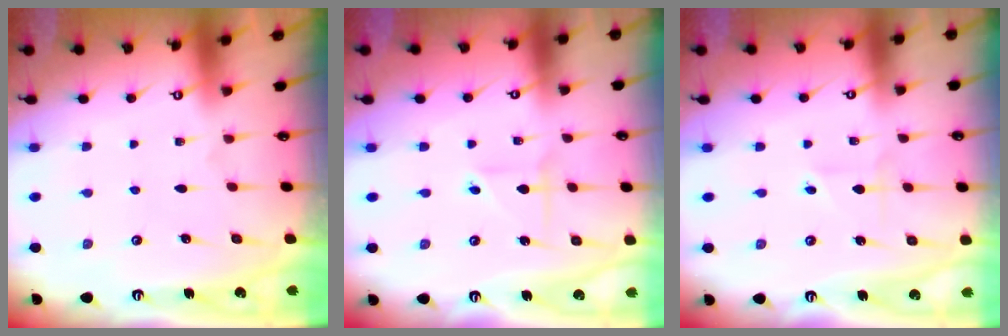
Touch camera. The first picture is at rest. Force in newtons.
{"total": 2.5, "press": 2.5, "slide": 0.2}
{"total": 1.6, "press": 1.6, "slide": 0.3}